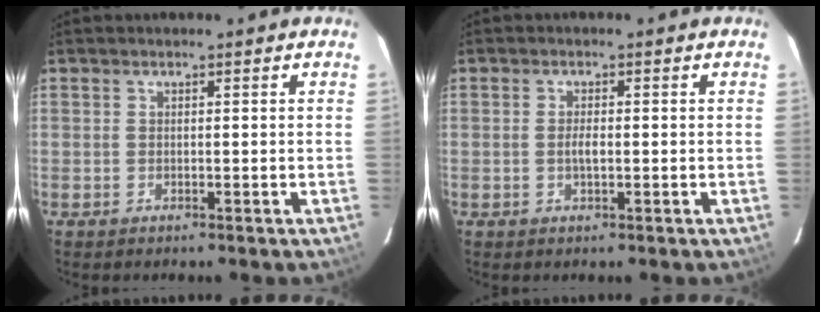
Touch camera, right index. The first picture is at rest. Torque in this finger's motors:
{"motor_torque": [0.52, 0.20, 0.24, 0.06]}